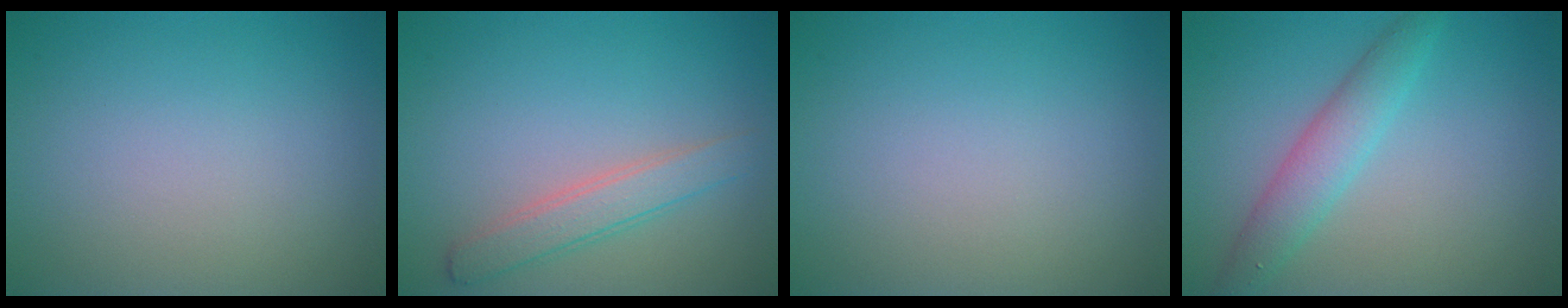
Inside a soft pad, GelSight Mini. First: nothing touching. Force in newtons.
{"total": 2.6, "press": 2.6, "slide": 0.1}
{"total": 0.0}
{"total": 3.0, "press": 3.0, "slide": 0.1}